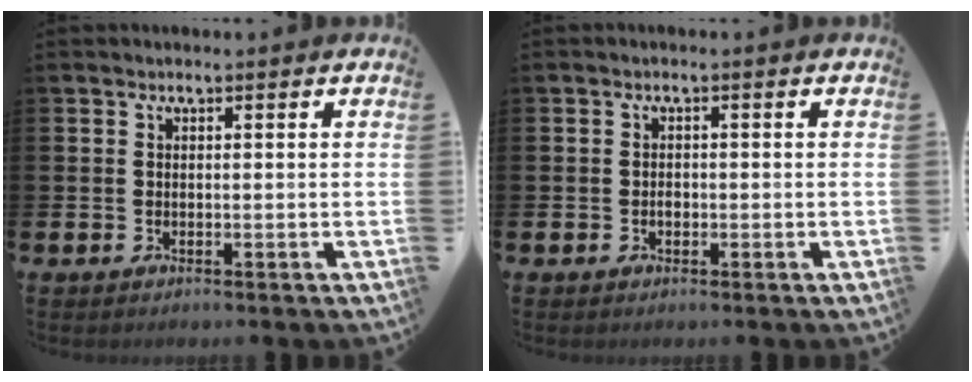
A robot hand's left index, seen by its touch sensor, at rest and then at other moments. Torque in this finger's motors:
{"motor_torque": [0.41, 0.32, 0.14, 0.04]}